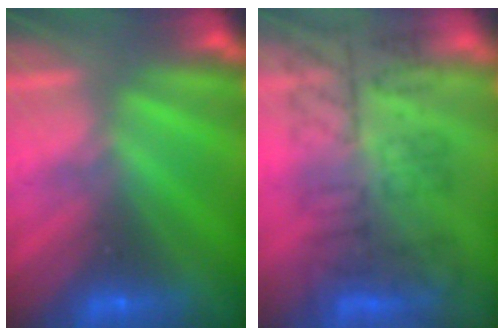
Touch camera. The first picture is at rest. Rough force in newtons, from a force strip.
{"total": 3.9}